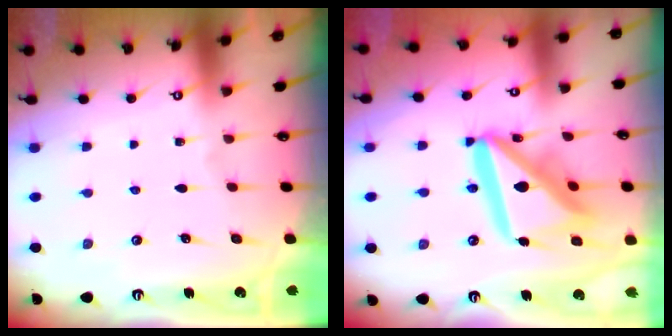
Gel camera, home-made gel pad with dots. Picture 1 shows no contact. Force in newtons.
{"total": 21.0, "press": 20.8, "slide": 2.5}